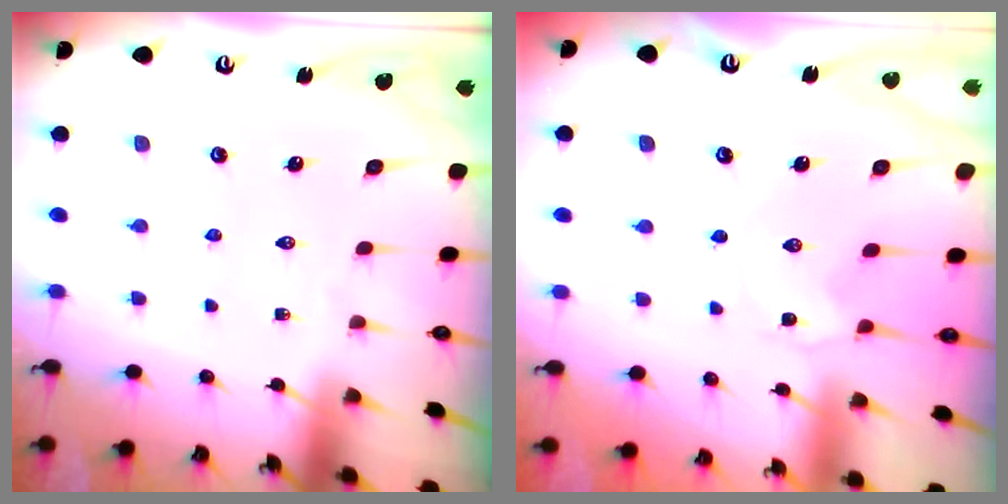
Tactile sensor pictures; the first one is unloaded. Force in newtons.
{"total": 2.1, "press": 2.1, "slide": 0.1}